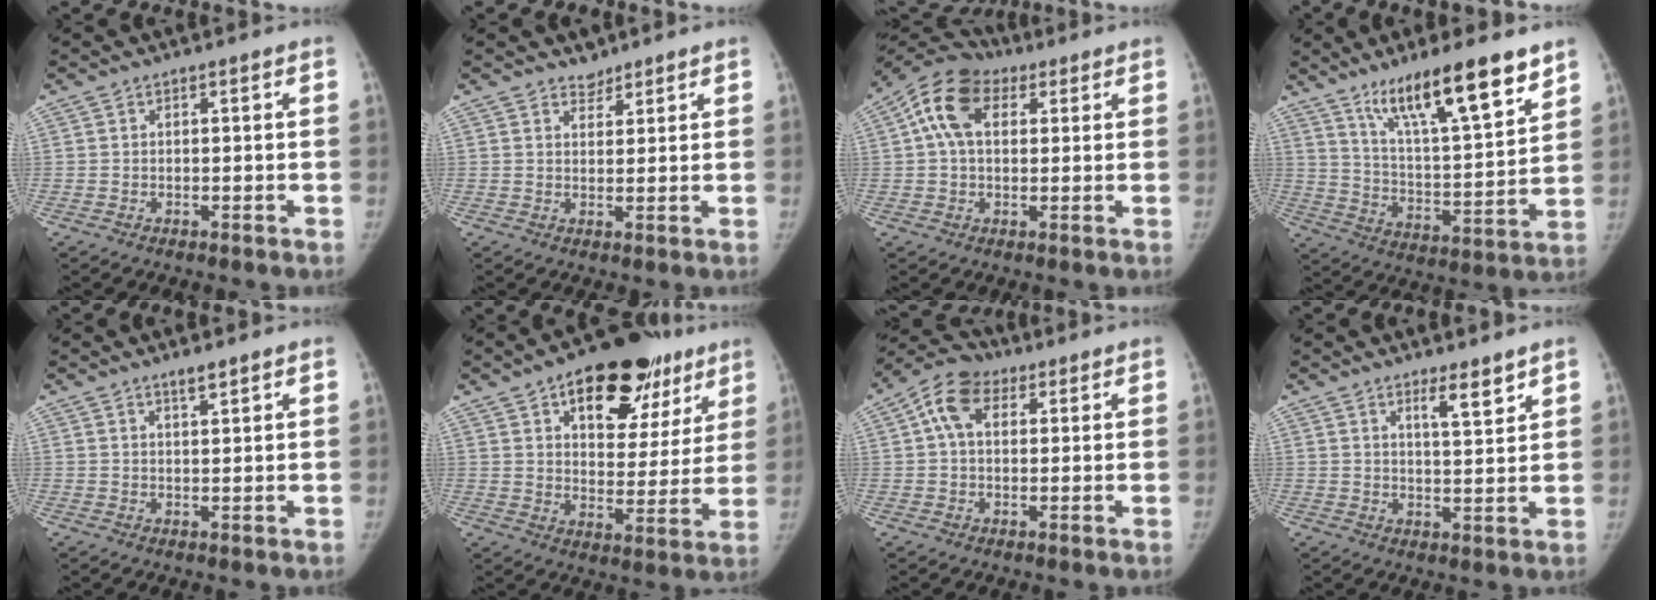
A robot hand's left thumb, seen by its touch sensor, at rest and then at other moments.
{"total": 2.4, "force": [2.0, 1.3, 0.0], "torque": [0.018, -0.014, 0.027]}
{"total": 11.5, "force": [3.6, 7.5, 8.0], "torque": [-0.138, 0.028, 0.052]}
{"total": 19.1, "force": [12.8, 3.9, 13.6], "torque": [-0.196, -0.066, 0.222]}
{"total": 2.3, "force": [1.9, 0.5, 1.3], "torque": [-0.017, -0.013, 0.032]}
{"total": 23.0, "force": [12.6, 12.4, 14.7], "torque": [-0.149, -0.015, 0.181]}
{"total": 8.5, "force": [2.8, 5.8, 5.7], "torque": [-0.093, 0.020, 0.038]}
{"total": 4.9, "force": [3.5, 1.0, 3.3], "torque": [-0.044, -0.031, 0.056]}